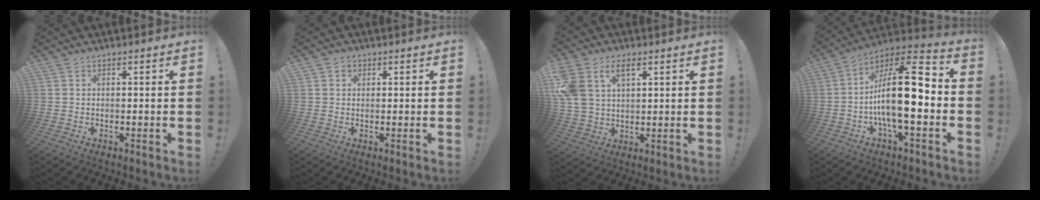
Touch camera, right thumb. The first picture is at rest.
{"total": 1.4, "force": [0.7, 1.2, 0.3], "torque": [-0.002, 0.001, 0.010]}
{"total": 10.6, "force": [4.9, 6.9, 6.5], "torque": [-0.144, -0.012, 0.094]}
{"total": 21.7, "force": [-3.0, 8.1, 19.9], "torque": [-0.351, 0.019, -0.047]}